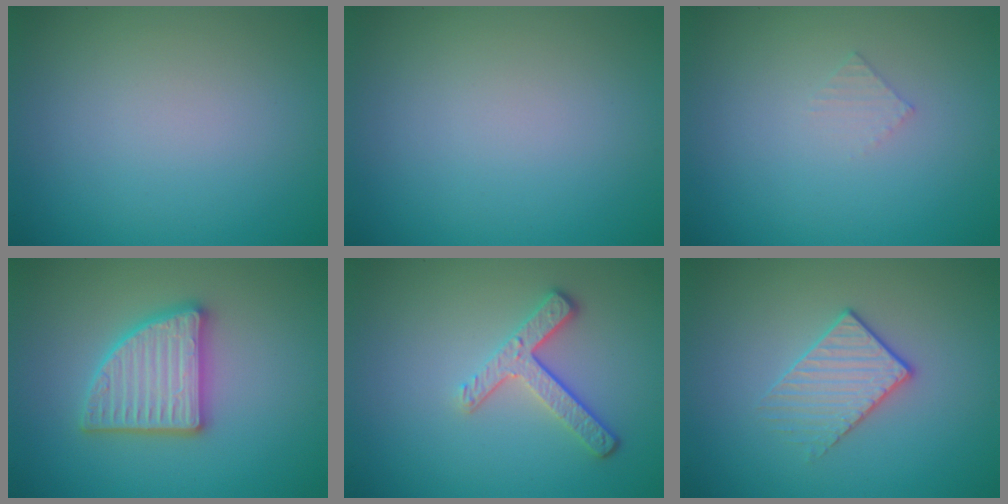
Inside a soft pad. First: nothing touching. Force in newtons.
{"total": 0.0}
{"total": 0.8, "press": 0.8, "slide": 0.1}
{"total": 5.0, "press": 4.9, "slide": 0.8}
{"total": 3.4, "press": 2.7, "slide": 2.2}
{"total": 2.2, "press": 1.9, "slide": 1.2}